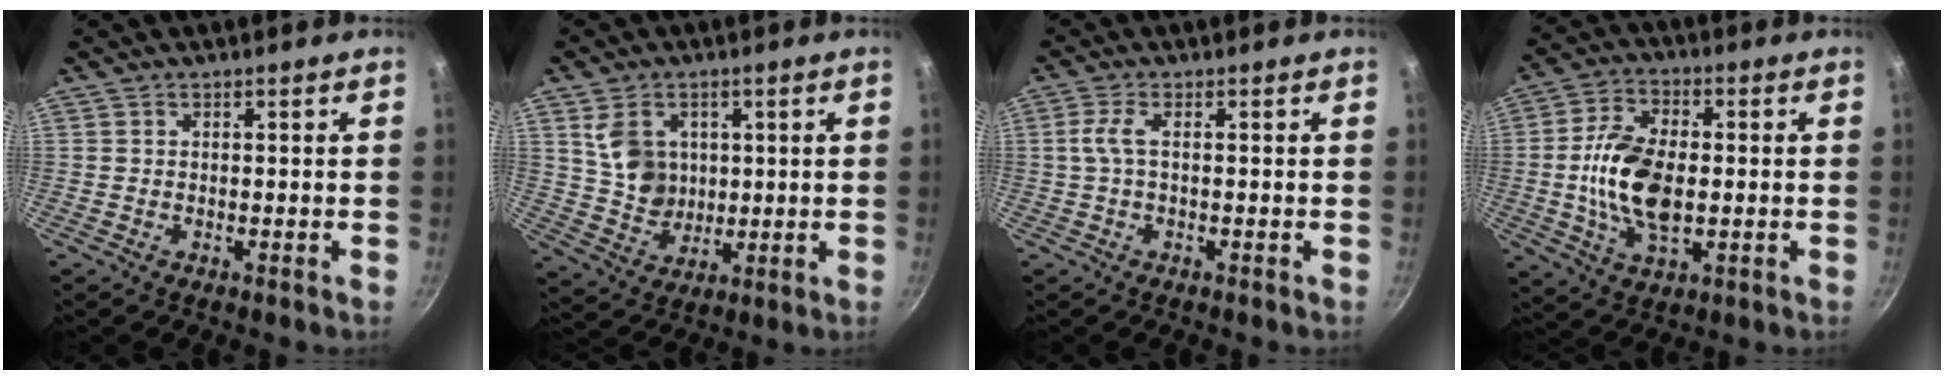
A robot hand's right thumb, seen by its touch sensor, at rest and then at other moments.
{"total": 8.8, "force": [2.8, 6.9, 4.6], "torque": [-0.053, -0.013, 0.063]}
{"total": 3.0, "force": [0.2, 1.0, 2.8], "torque": [-0.078, 0.007, 0.002]}
{"total": 14.1, "force": [-0.7, 7.7, 11.7], "torque": [-0.221, 0.005, -0.012]}